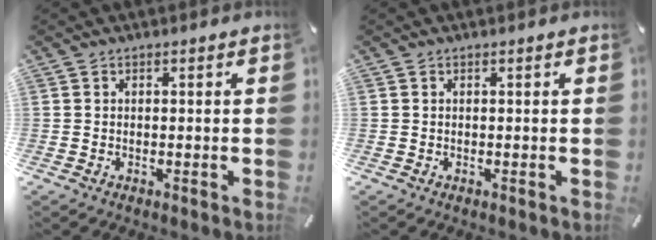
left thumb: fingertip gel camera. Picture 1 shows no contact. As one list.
[{"total": 0.0}]